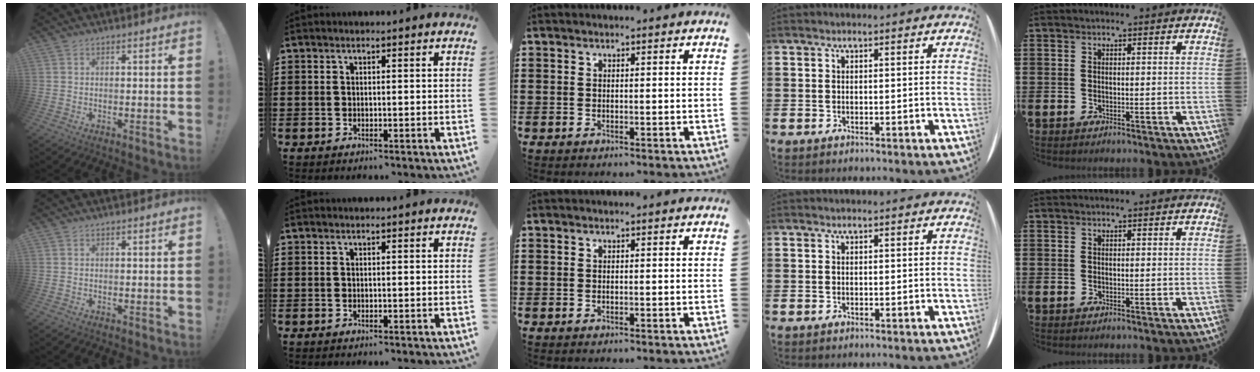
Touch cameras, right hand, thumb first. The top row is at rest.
{}